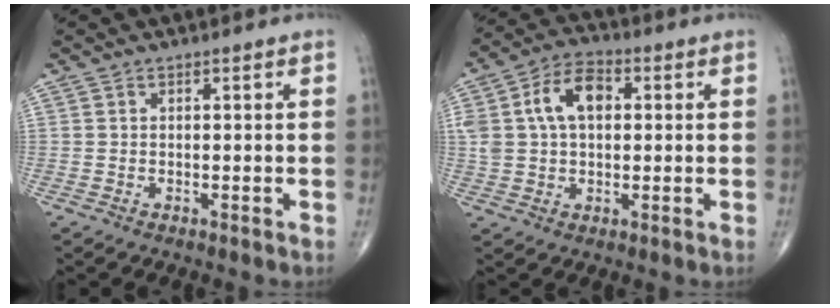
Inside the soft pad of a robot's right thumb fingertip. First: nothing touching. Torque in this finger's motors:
{"motor_torque": [1.14, 1.38, 1.02, 0.28, 0.08]}